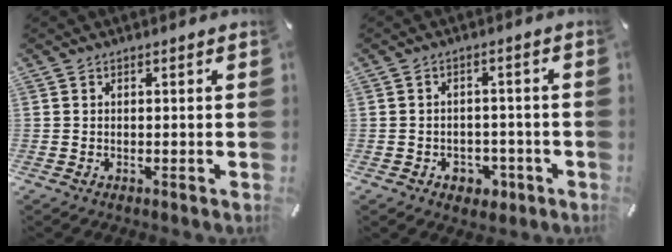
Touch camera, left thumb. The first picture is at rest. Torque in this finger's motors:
{"motor_torque": [0.00, 0.01, 0.00, 0.00, 0.02]}